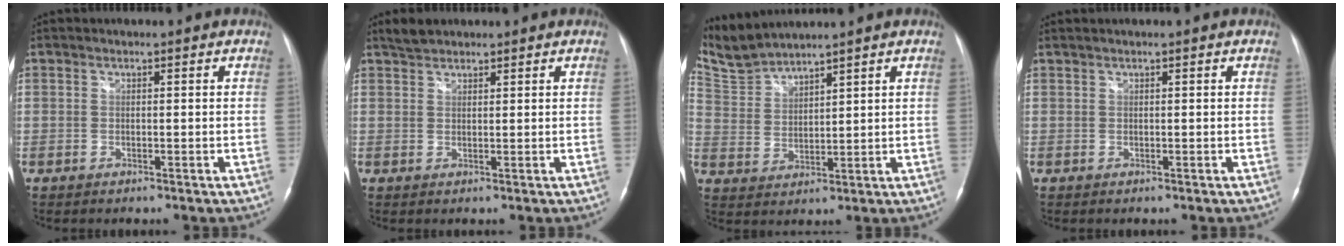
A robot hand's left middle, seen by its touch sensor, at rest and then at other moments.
{"total": 2.6, "force": [2.3, 1.0, 0.7], "torque": [-0.018, 0.011, 0.041]}
{"total": 6.3, "force": [6.3, -0.4, 0.2], "torque": [-0.024, 0.011, 0.142]}
{"total": 0.5, "force": [0.5, -0.1, 0.2], "torque": [-0.010, 0.012, 0.015]}